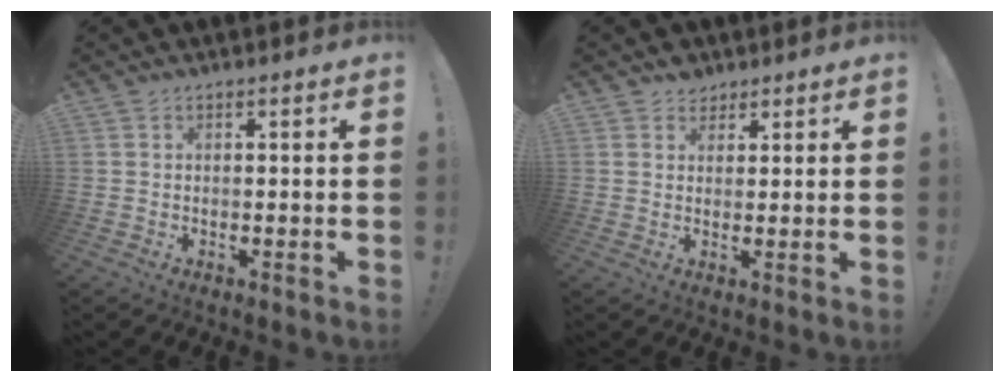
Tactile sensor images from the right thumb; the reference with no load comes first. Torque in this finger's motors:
{"motor_torque": [-0.17, -0.33, 0.35, -0.01, 0.00]}